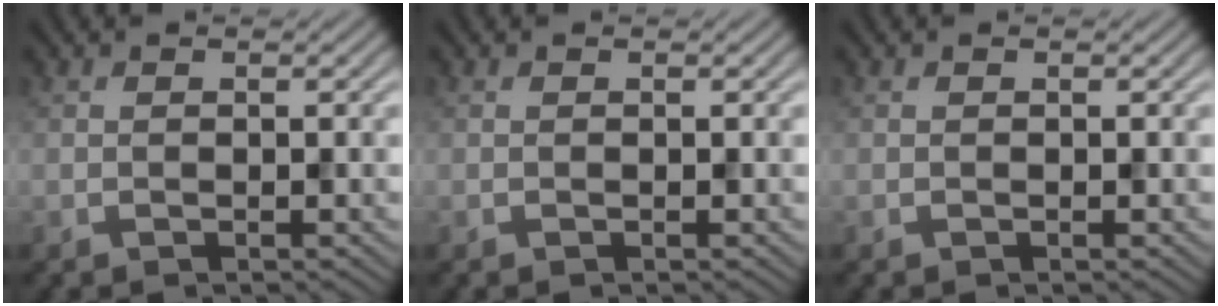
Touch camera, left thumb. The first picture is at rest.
{"total": 0.0}
{"total": 0.0}